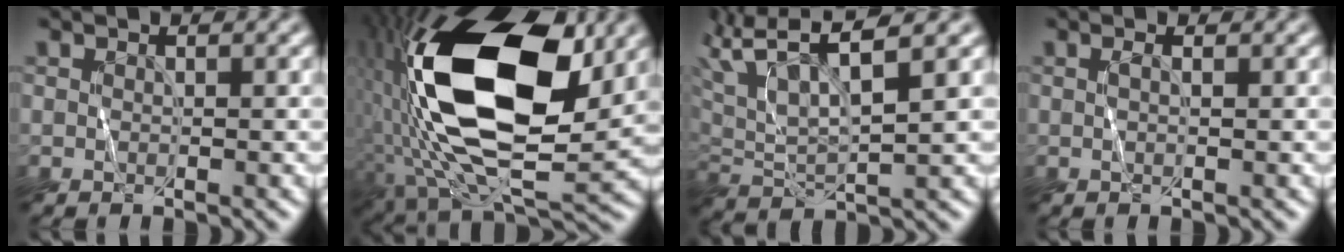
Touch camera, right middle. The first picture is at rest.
{"total": 19.2, "force": [2.2, 10.4, 16.0], "torque": [-0.328, -0.001, 0.020]}
{"total": 7.1, "force": [4.1, 1.4, 5.6], "torque": [-0.122, 0.024, 0.078]}
{"total": 0.6, "force": [0.1, -0.2, 0.6], "torque": [-0.016, 0.001, 0.002]}